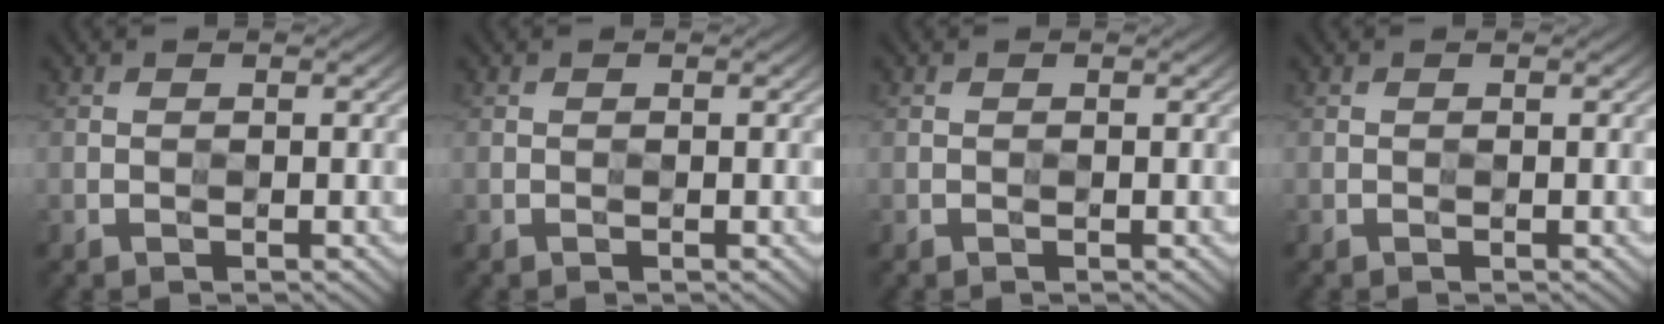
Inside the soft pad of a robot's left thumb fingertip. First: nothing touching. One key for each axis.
{"total": 0.0}
{"total": 0.0}
{"total": 0.0}